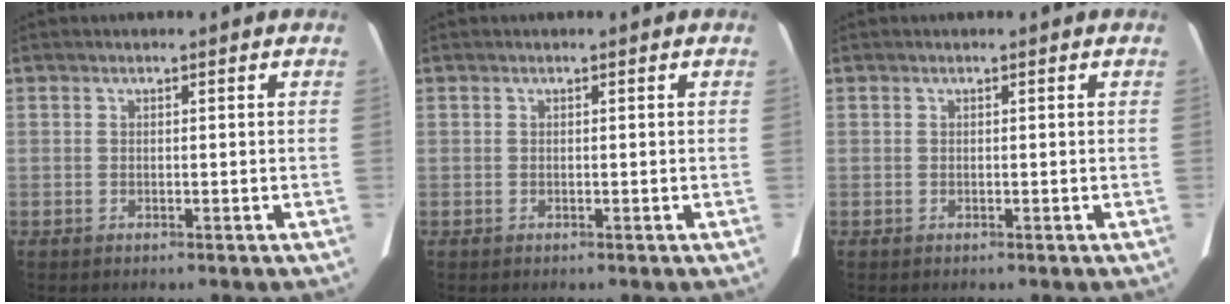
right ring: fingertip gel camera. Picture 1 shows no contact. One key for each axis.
{"total": 0.0}
{"total": 0.0}